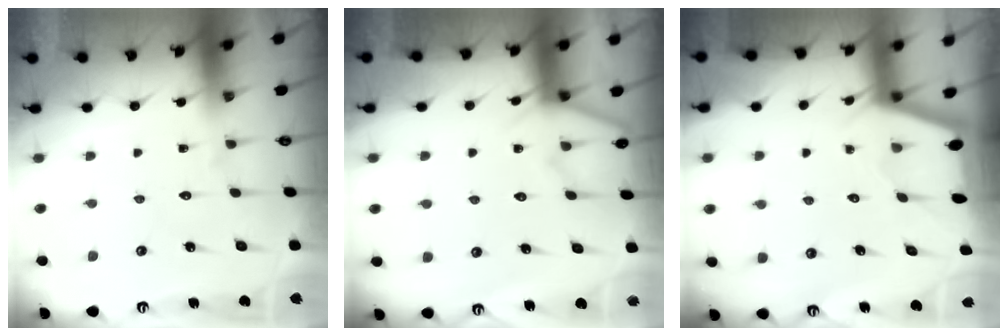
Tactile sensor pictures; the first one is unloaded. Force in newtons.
{"total": 5.7, "press": 5.7, "slide": 0.7}
{"total": 2.8, "press": 2.8, "slide": 0.1}